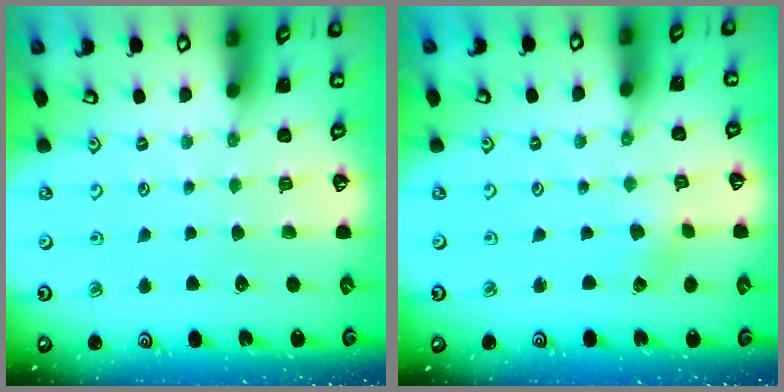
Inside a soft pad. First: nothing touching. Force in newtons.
{"total": 0.6, "press": 0.6, "slide": 0.1}